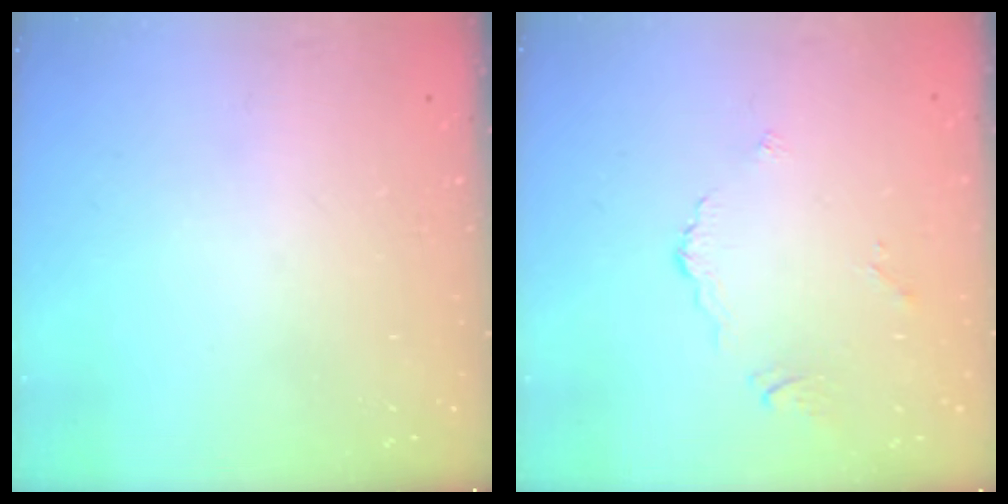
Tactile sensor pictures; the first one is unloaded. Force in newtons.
{"total": 3.7, "press": 3.6, "slide": 0.7}